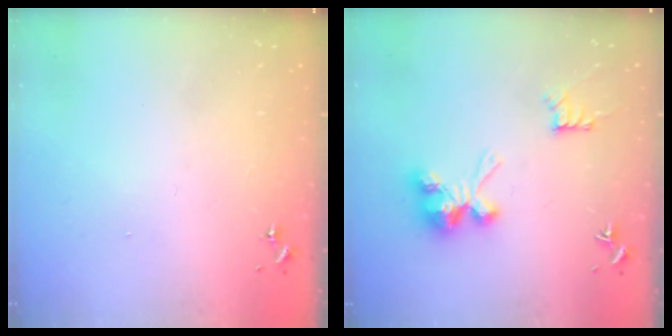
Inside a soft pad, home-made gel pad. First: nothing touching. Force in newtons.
{"total": 9.6, "press": 9.6, "slide": 0.2}